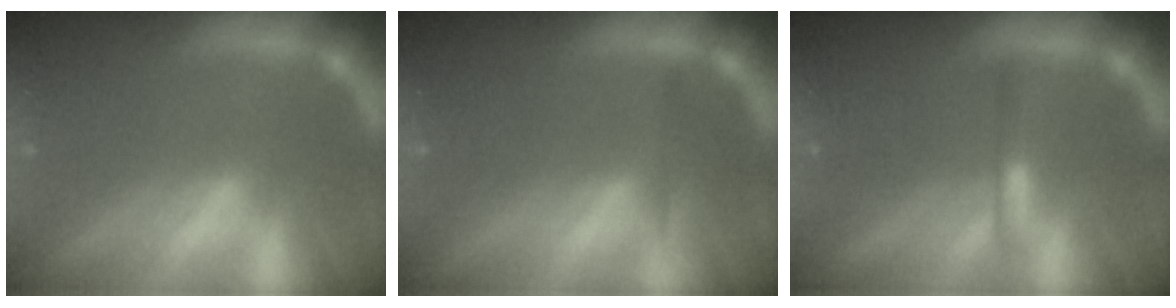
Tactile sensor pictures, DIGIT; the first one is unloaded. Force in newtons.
{"total": 1.4}
{"total": 1.4}